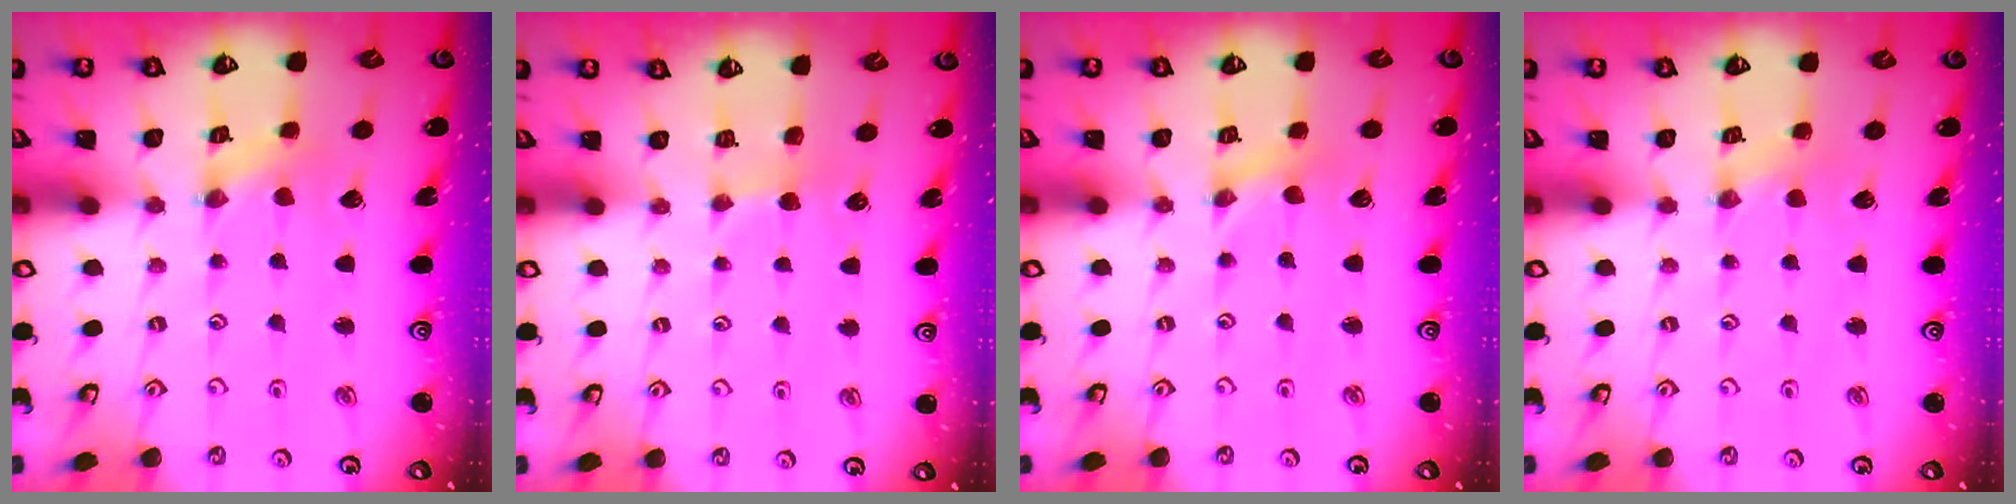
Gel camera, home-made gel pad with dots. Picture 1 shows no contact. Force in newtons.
{"total": 2.7, "press": 2.6, "slide": 0.4}
{"total": 0.0}
{"total": 1.2, "press": 1.2, "slide": 0.1}